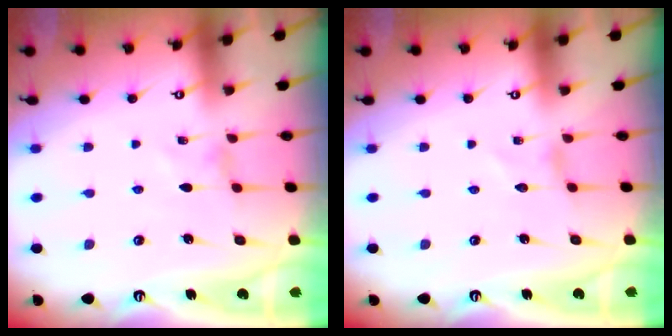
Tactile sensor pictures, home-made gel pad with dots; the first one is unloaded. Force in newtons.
{"total": 0.0}